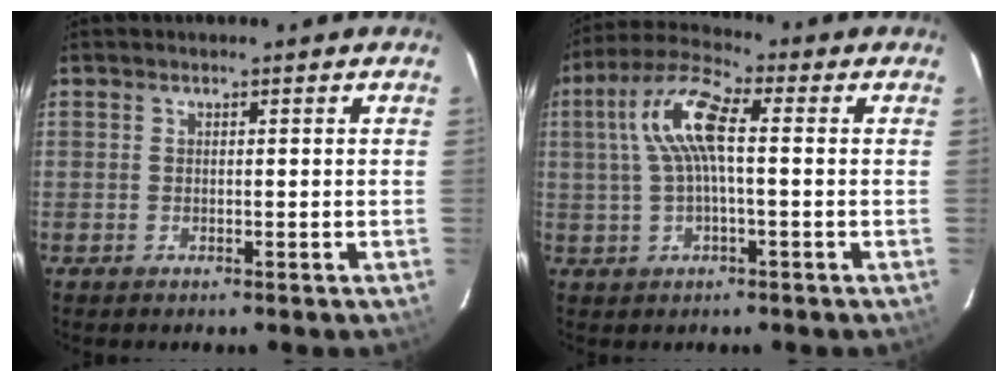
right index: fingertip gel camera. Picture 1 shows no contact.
{"total": 9.8, "force": [1.1, 2.9, 9.3], "torque": [-0.191, 0.022, 0.020]}